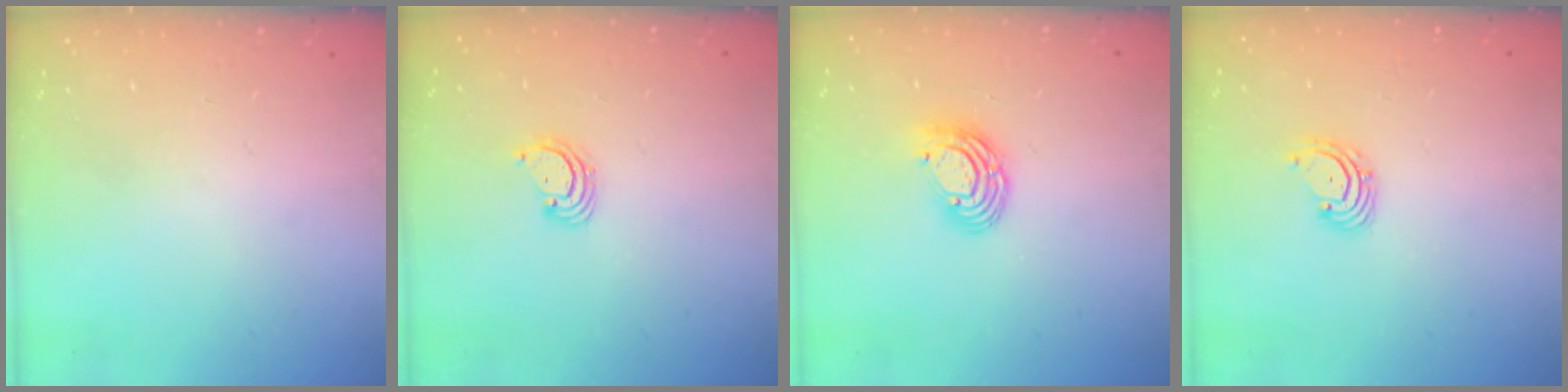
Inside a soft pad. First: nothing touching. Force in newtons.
{"total": 3.3, "press": 3.3, "slide": 0.3}
{"total": 8.8, "press": 8.7, "slide": 1.5}
{"total": 2.7, "press": 2.7, "slide": 0.6}